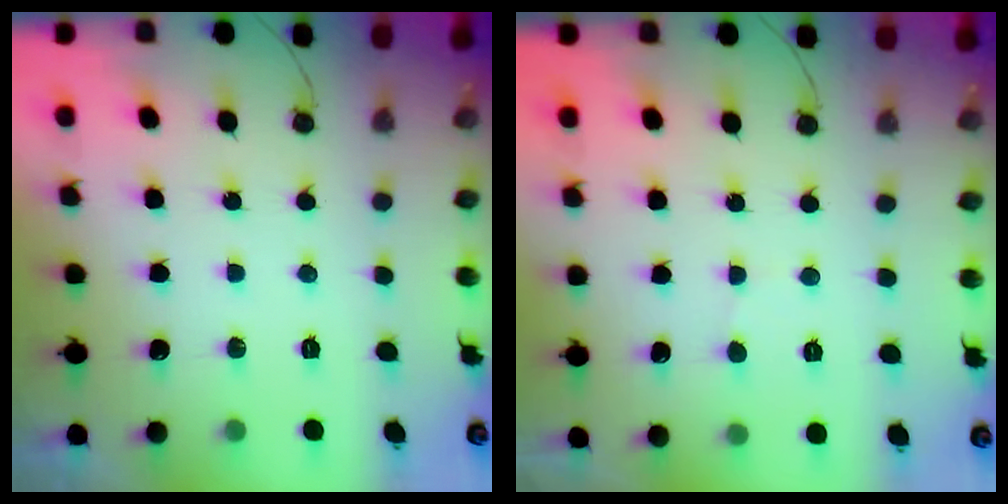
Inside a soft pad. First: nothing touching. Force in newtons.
{"total": 0.7, "press": 0.7, "slide": 0.0}